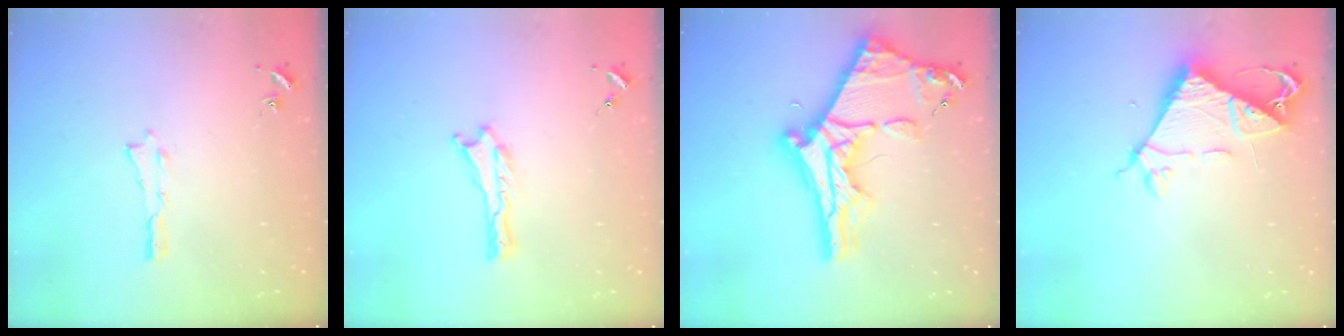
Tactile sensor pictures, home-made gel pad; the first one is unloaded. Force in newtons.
{"total": 0.0}
{"total": 13.1, "press": 13.0, "slide": 1.2}
{"total": 7.5, "press": 7.5, "slide": 0.1}